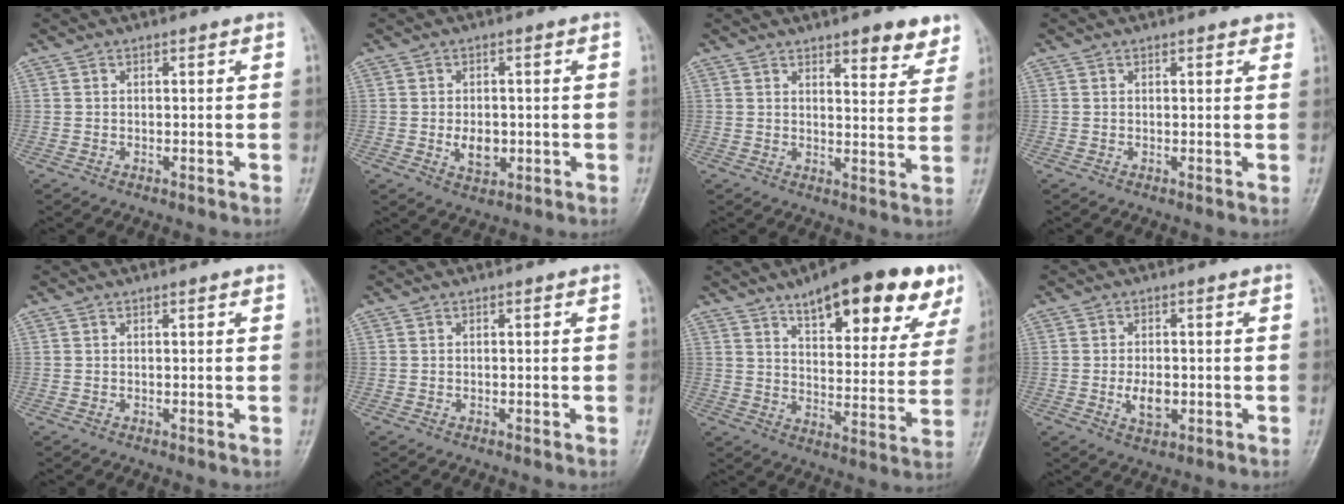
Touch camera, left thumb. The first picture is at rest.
{"total": 4.7, "force": [-0.7, 3.2, 3.4], "torque": [-0.044, -0.002, -0.004]}
{"total": 7.3, "force": [5.2, 2.6, 4.4], "torque": [-0.029, -0.031, 0.066]}
{"total": 1.7, "force": [1.2, 0.7, 1.0], "torque": [-0.003, -0.002, 0.011]}
{"total": 0.7, "force": [0.4, 0.2, 0.5], "torque": [-0.006, 0.000, 0.004]}
{"total": 0.0}
{"total": 22.1, "force": [13.4, 7.6, 15.8], "torque": [-0.175, -0.036, 0.190]}
{"total": 4.5, "force": [-0.8, 2.6, 3.6], "torque": [-0.058, -0.003, -0.010]}